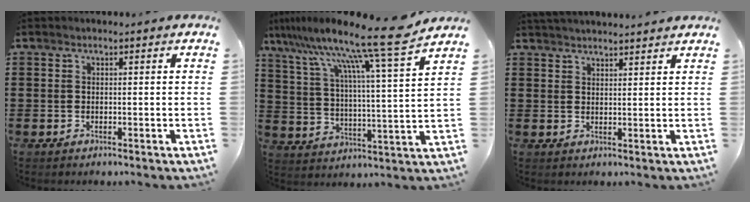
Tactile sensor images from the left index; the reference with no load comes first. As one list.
[{"total": 13.3, "force": [11.4, -0.6, 6.9], "torque": [-0.161, -0.082, 0.180]}, {"total": 2.4, "force": [2.4, -0.1, 0.1], "torque": [-0.010, -0.005, 0.047]}]